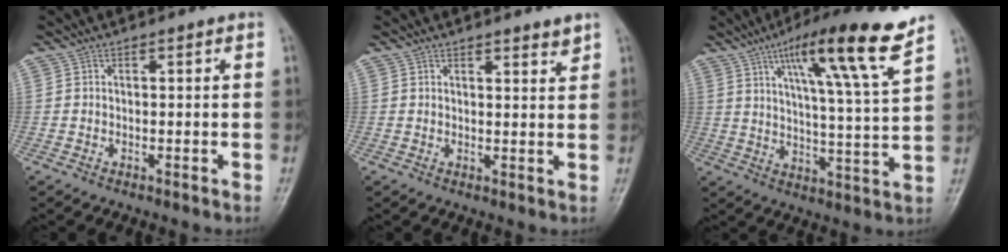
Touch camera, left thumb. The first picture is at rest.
{"total": 2.5, "force": [2.1, 0.5, 1.2], "torque": [-0.009, -0.017, 0.030]}
{"total": 16.4, "force": [10.0, 0.6, 13.0], "torque": [-0.199, -0.046, 0.155]}